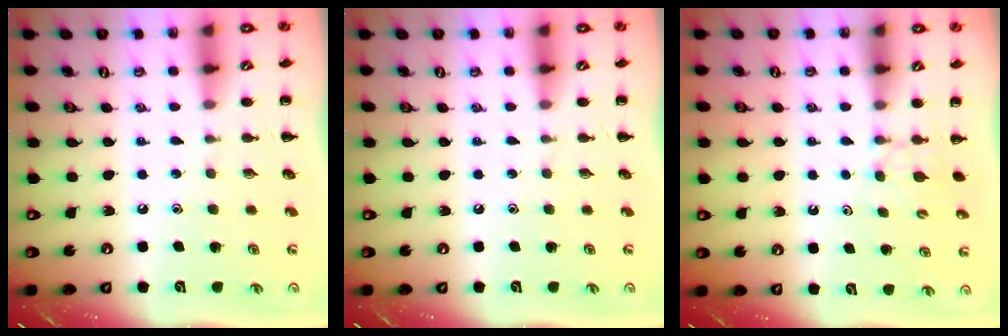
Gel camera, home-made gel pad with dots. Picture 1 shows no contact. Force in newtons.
{"total": 0.0}
{"total": 2.6, "press": 2.4, "slide": 1.1}